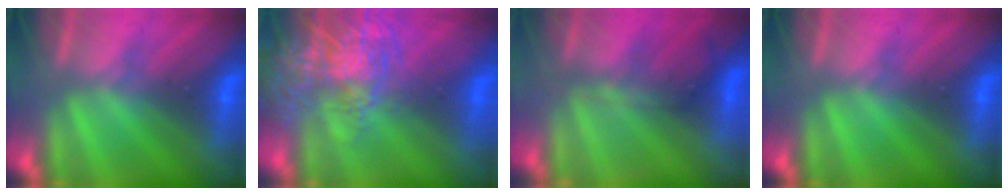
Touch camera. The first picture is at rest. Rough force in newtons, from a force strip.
{"total": 9.8}
{"total": 3.7}
{"total": 0.0}